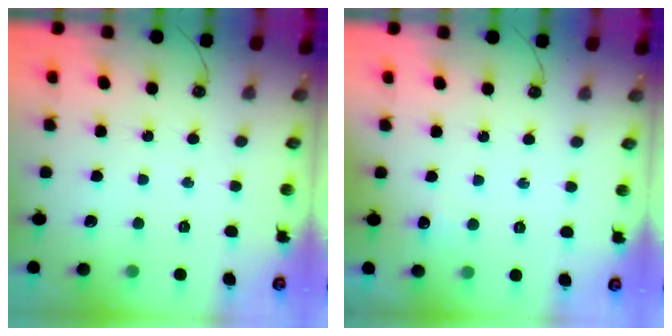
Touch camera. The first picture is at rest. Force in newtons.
{"total": 4.3, "press": 4.2, "slide": 0.6}